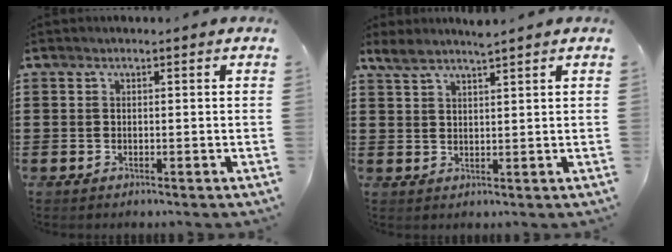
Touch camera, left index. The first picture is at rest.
{"total": 3.1, "force": [2.8, 0.0, 1.3], "torque": [-0.033, -0.002, 0.054]}